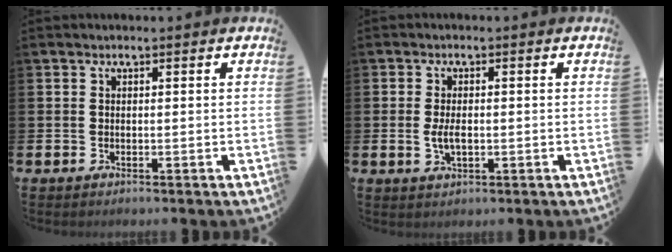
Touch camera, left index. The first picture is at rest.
{"total": 2.7, "force": [-0.2, 1.4, 2.4], "torque": [-0.038, 0.001, -0.006]}